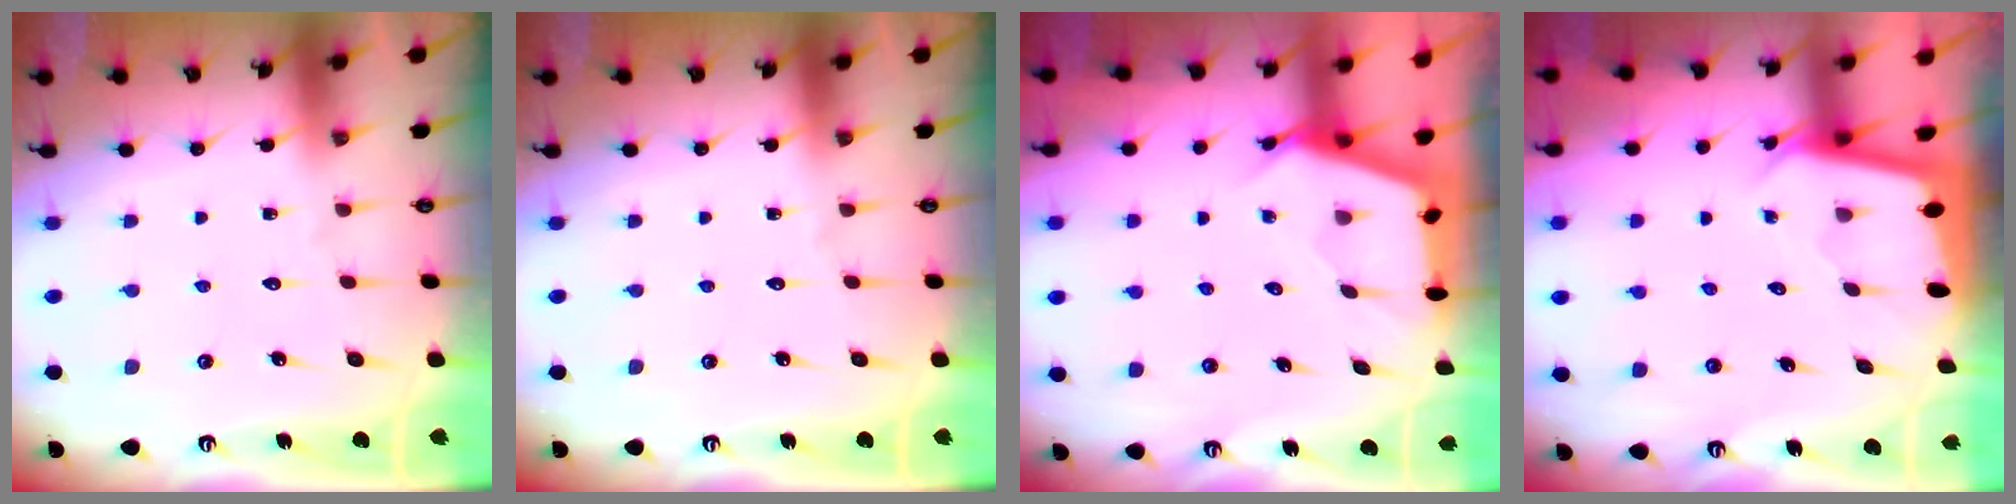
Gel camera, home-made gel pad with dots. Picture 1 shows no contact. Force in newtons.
{"total": 0.0}
{"total": 2.7, "press": 2.7, "slide": 0.3}
{"total": 1.9, "press": 1.9, "slide": 0.1}